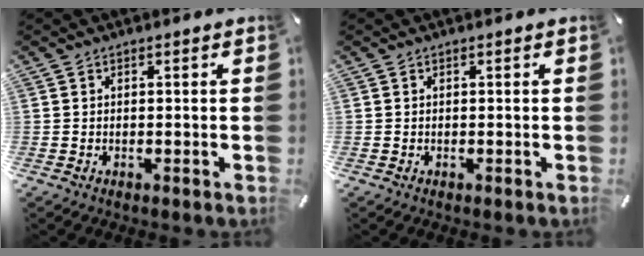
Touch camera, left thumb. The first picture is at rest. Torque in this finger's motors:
{"motor_torque": [0.00, 0.00, -0.01, 0.07, 0.00]}